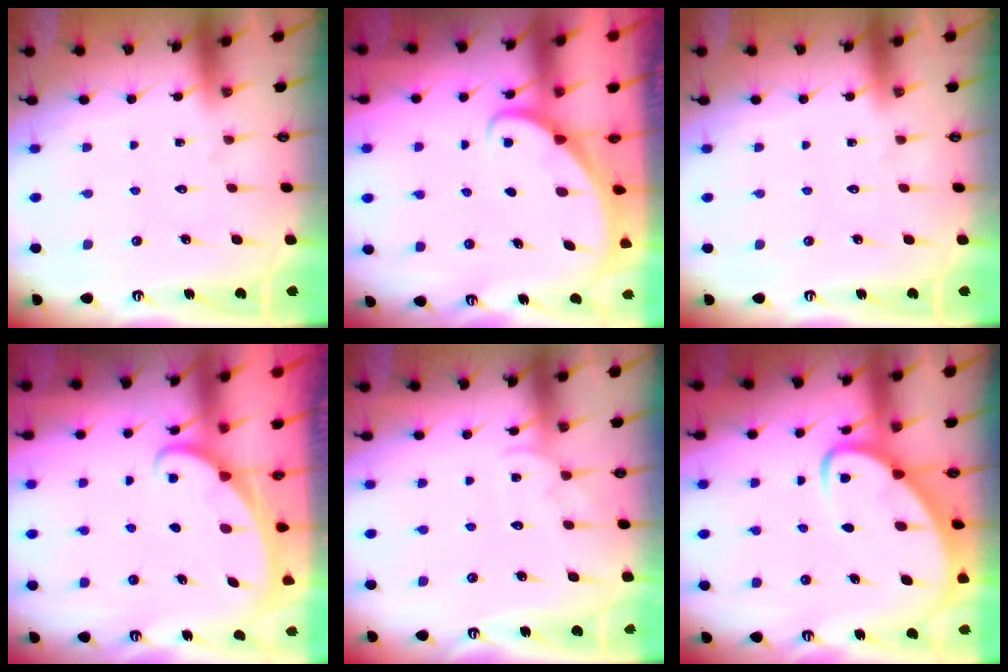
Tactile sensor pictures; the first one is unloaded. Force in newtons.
{"total": 1.6, "press": 1.6, "slide": 0.0}
{"total": 0.0}
{"total": 1.6, "press": 1.6, "slide": 0.1}
{"total": 3.5, "press": 3.5, "slide": 0.4}
{"total": 6.0, "press": 6.0, "slide": 0.6}